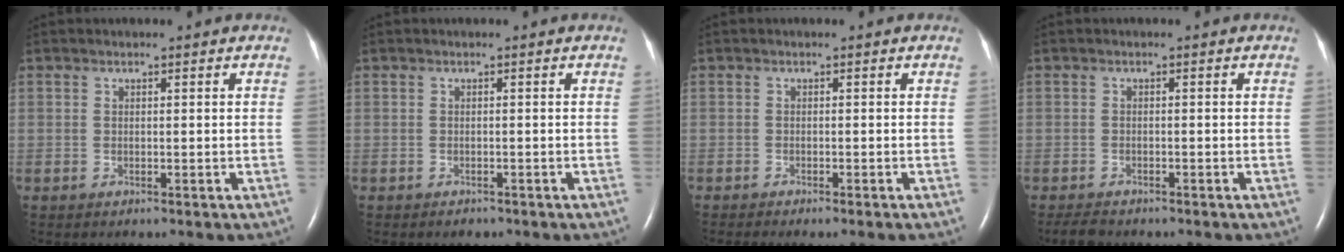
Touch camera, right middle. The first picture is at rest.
{"total": 0.9, "force": [-0.8, 0.5, 0.3], "torque": [-0.008, -0.001, -0.006]}
{"total": 2.9, "force": [-2.4, -0.3, 1.6], "torque": [-0.018, 0.000, -0.031]}
{"total": 2.4, "force": [-2.1, 0.7, 0.9], "torque": [-0.022, -0.006, -0.031]}